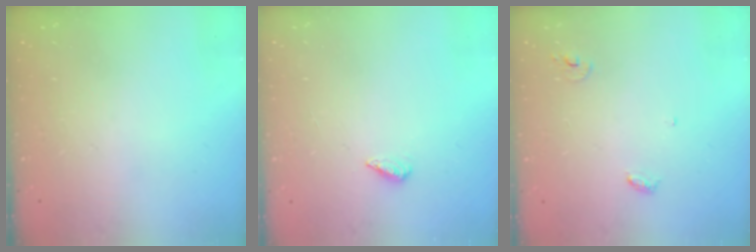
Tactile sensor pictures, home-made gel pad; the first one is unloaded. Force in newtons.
{"total": 2.3, "press": 2.2, "slide": 0.8}
{"total": 3.7, "press": 3.7, "slide": 0.3}